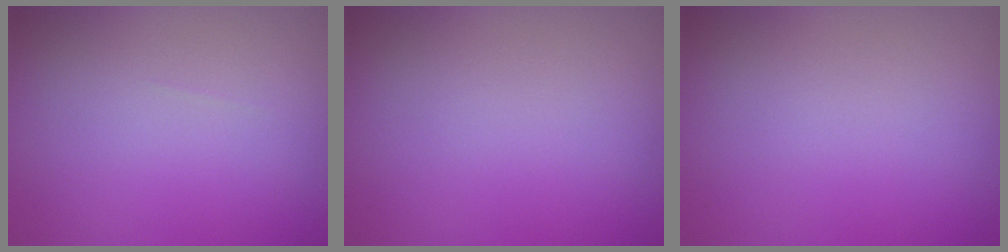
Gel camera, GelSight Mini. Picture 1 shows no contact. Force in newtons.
{"total": 0.0}
{"total": 0.0}